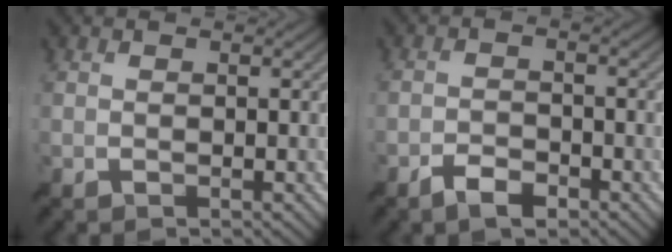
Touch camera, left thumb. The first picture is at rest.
{"total": 3.0, "force": [-2.3, 1.2, 1.6], "torque": [-0.034, -0.001, -0.044]}